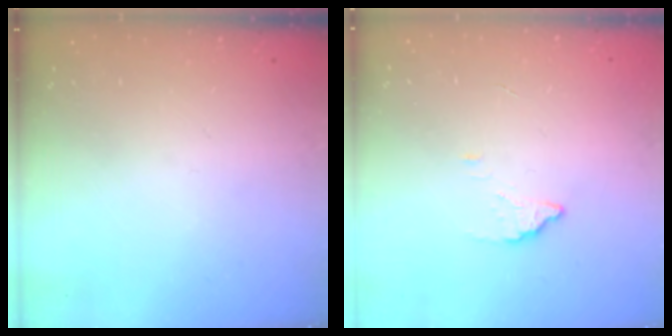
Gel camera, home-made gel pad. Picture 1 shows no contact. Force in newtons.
{"total": 2.1, "press": 2.1, "slide": 0.1}